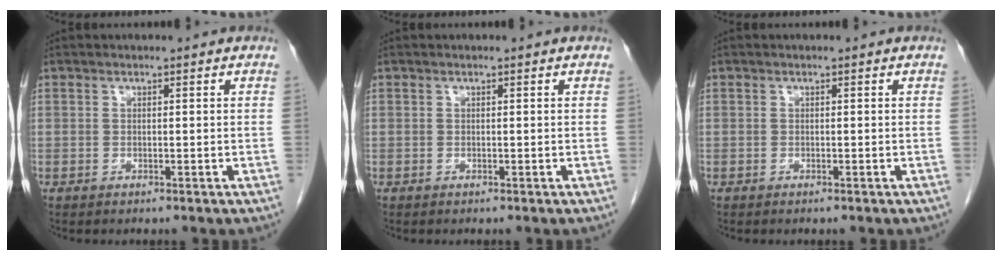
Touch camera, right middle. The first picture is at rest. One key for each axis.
{"total": 0.0}
{"total": 0.0}